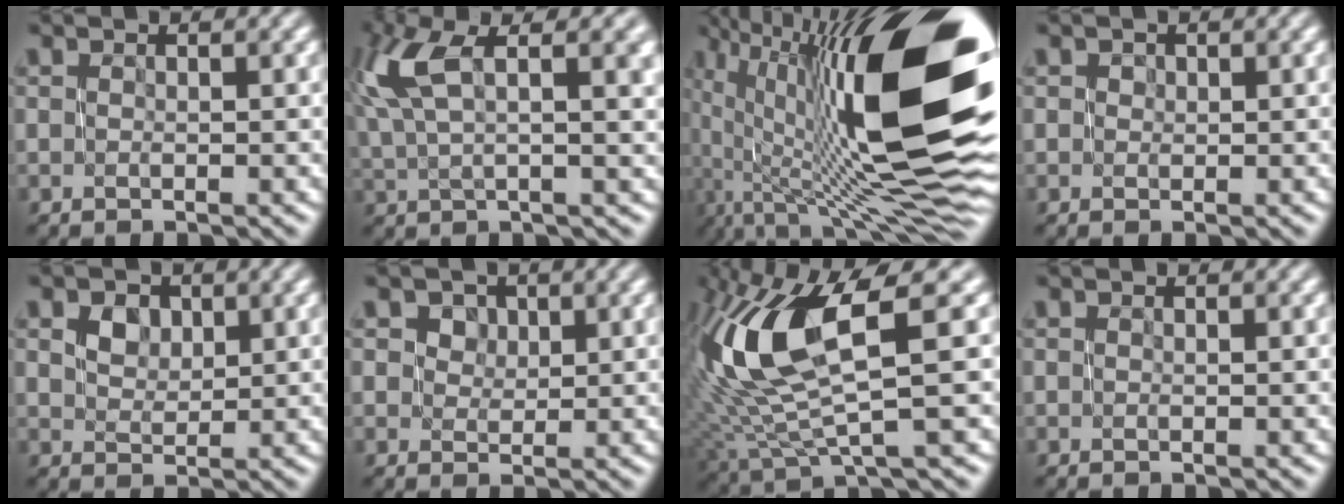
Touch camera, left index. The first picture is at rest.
{"total": 9.1, "force": [3.6, 3.0, 7.8], "torque": [-0.161, 0.020, 0.067]}
{"total": 18.2, "force": [3.1, 6.1, 16.8], "torque": [-0.266, 0.021, 0.049]}
{"total": 0.6, "force": [0.2, 0.6, 0.0], "torque": [0.003, 0.007, 0.002]}
{"total": 2.1, "force": [1.3, 1.5, 0.5], "torque": [-0.011, 0.005, 0.025]}
{"total": 2.2, "force": [1.4, 1.7, 0.4], "torque": [-0.002, 0.008, 0.015]}
{"total": 10.9, "force": [3.1, 3.2, 9.9], "torque": [-0.216, 0.003, 0.064]}
{"total": 0.0}